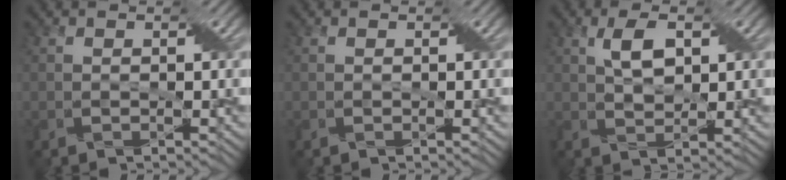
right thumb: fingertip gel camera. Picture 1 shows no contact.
{"total": 0.0}
{"total": 4.0, "force": [1.3, 1.9, 3.3], "torque": [-0.073, 0.007, 0.027]}